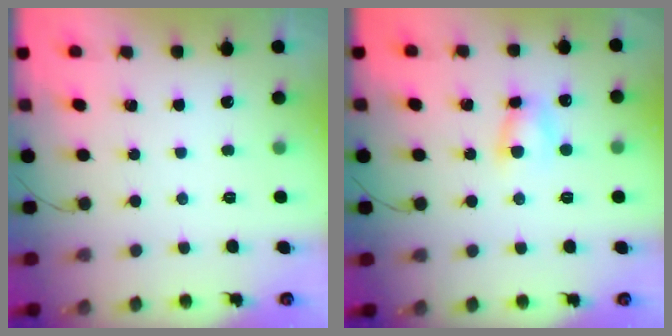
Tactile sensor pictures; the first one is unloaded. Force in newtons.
{"total": 4.8, "press": 4.8, "slide": 0.3}